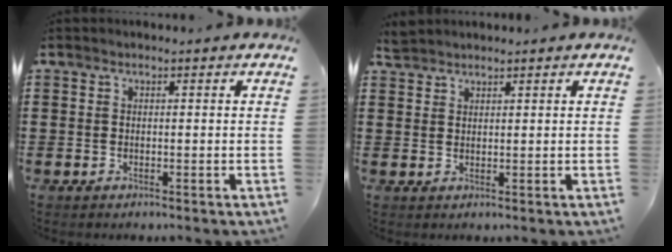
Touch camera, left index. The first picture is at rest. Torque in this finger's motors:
{"motor_torque": [-0.66, 0.93, 0.02, -0.01]}